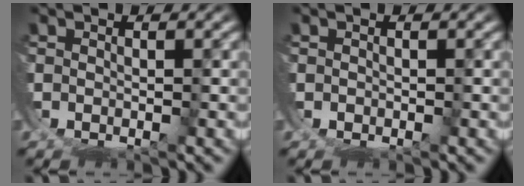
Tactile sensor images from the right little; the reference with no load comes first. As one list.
[{"total": 0.7, "force": [0.3, -0.2, -0.6], "torque": [0.008, 0.000, 0.004]}]